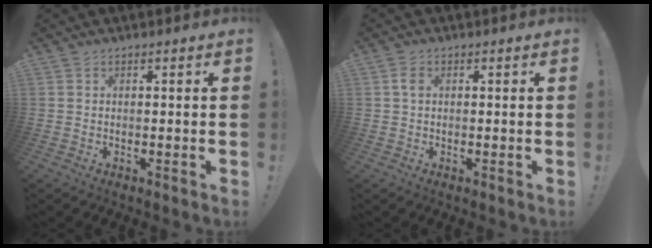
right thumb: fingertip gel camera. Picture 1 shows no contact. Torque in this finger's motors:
{"motor_torque": [-0.04, -0.06, -0.72, -0.72, 0.00]}